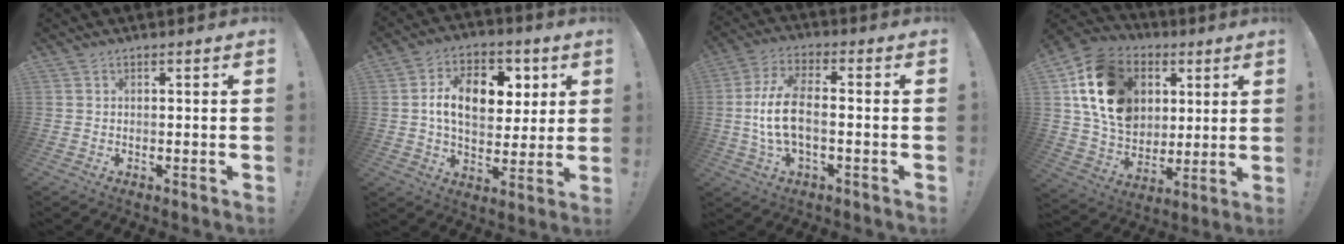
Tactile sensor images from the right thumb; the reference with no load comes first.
{"total": 14.8, "force": [3.4, 10.0, 10.4], "torque": [-0.153, -0.002, 0.068]}
{"total": 11.5, "force": [-1.4, 5.3, 10.1], "torque": [-0.206, 0.004, -0.024]}
{"total": 20.0, "force": [6.6, 15.9, 10.2], "torque": [-0.167, -0.022, 0.142]}